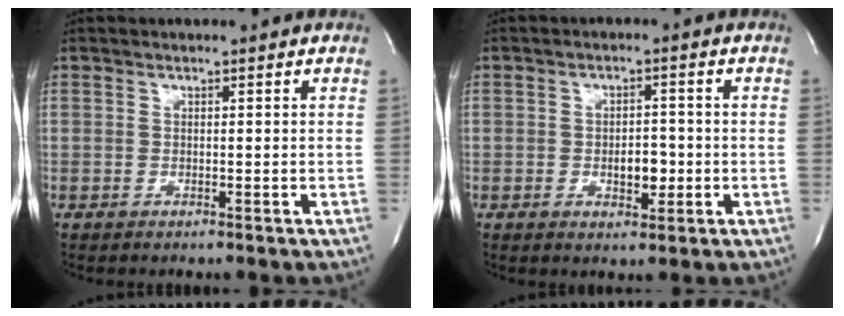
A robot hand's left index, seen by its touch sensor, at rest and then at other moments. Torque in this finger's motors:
{"motor_torque": [0.12, -0.03, 0.06, 0.03]}